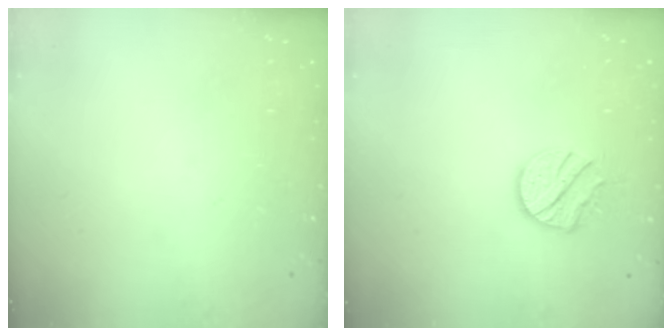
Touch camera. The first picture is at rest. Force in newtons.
{"total": 8.9, "press": 8.9, "slide": 0.4}